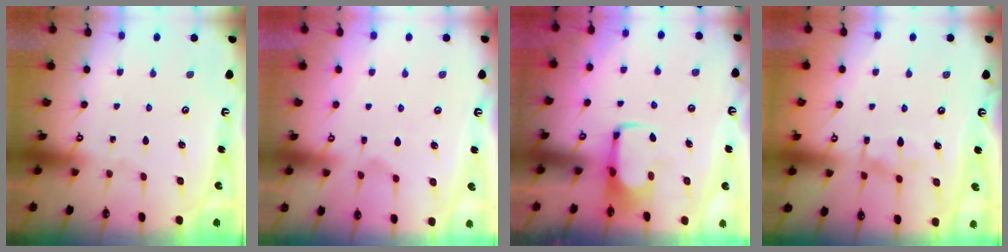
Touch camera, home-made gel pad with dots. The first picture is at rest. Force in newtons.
{"total": 2.7, "press": 2.4, "slide": 1.2}
{"total": 1.9, "press": 1.9, "slide": 0.4}
{"total": 7.6, "press": 7.5, "slide": 0.7}